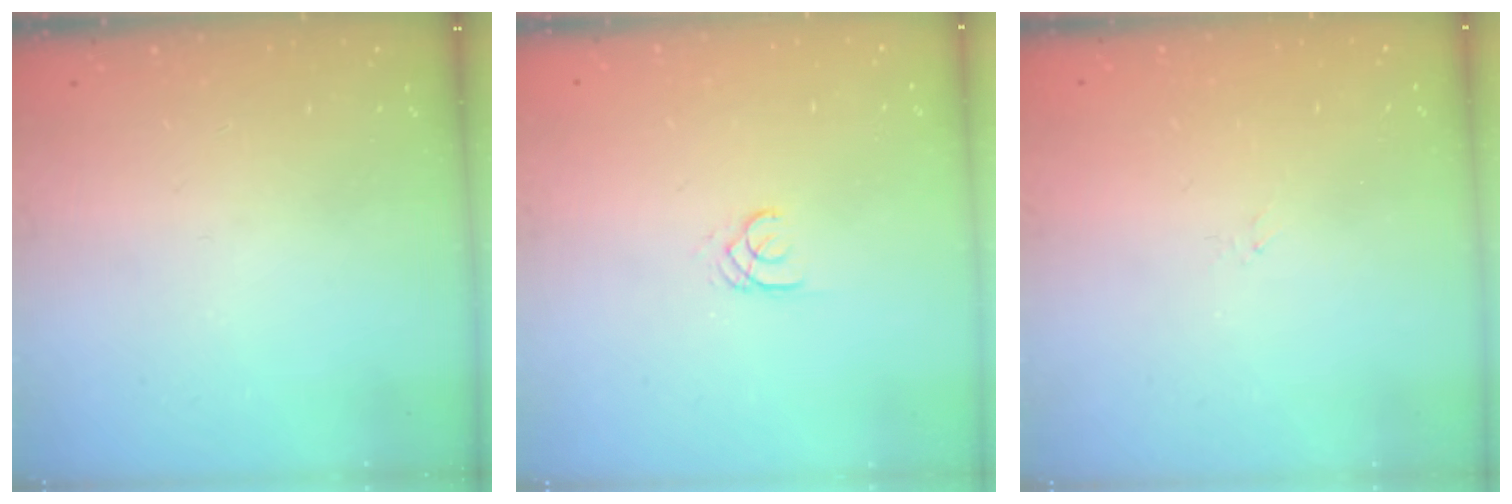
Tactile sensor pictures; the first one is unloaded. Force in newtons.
{"total": 1.7, "press": 1.7, "slide": 0.2}
{"total": 1.5, "press": 1.4, "slide": 0.3}